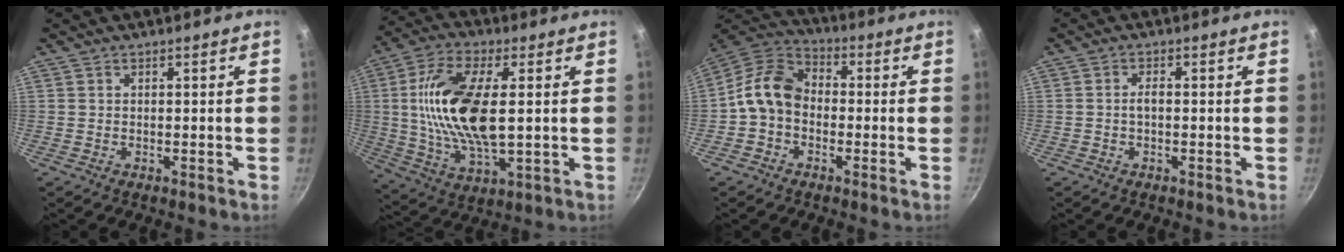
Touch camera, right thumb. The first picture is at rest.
{"total": 18.2, "force": [2.1, 8.2, 16.1], "torque": [-0.310, 0.001, 0.037]}
{"total": 10.5, "force": [-1.2, 8.1, 6.5], "torque": [-0.097, 0.038, -0.046]}
{"total": 1.6, "force": [-0.3, 0.7, 1.4], "torque": [-0.025, 0.010, -0.007]}